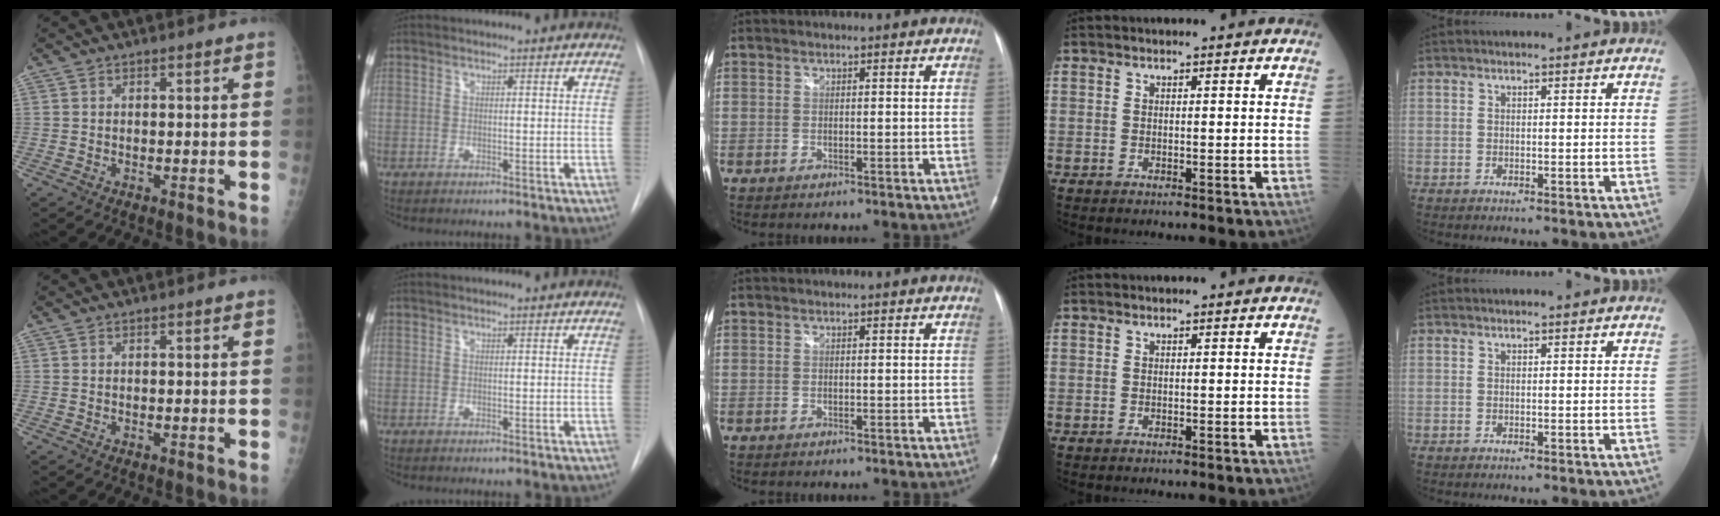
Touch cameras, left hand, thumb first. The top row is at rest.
{}